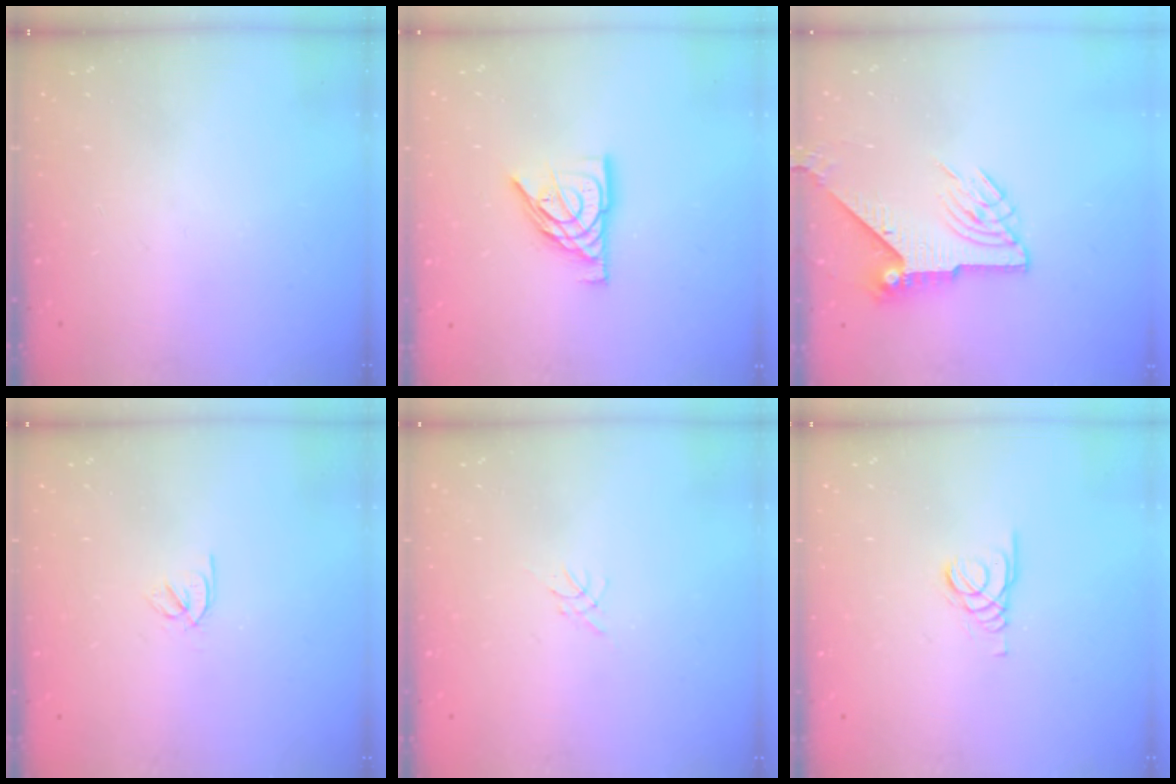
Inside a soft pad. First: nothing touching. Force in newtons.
{"total": 10.7, "press": 10.6, "slide": 1.2}
{"total": 9.2, "press": 9.2, "slide": 0.6}
{"total": 2.5, "press": 2.4, "slide": 0.7}
{"total": 0.0}
{"total": 1.5, "press": 1.4, "slide": 0.1}